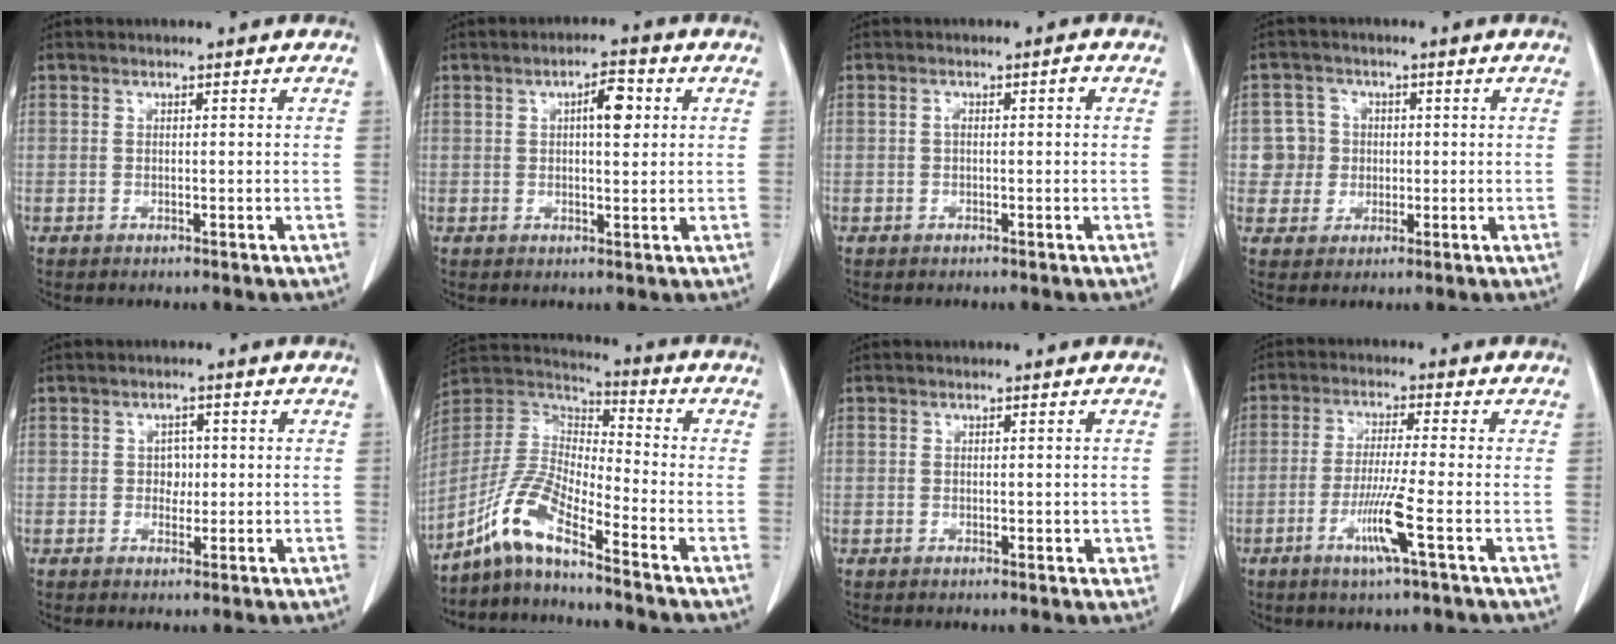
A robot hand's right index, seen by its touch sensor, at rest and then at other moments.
{"total": 4.5, "force": [1.2, 1.3, 4.1], "torque": [-0.065, 0.006, 0.017]}
{"total": 1.5, "force": [0.1, 0.5, 1.4], "torque": [-0.023, 0.007, 0.003]}
{"total": 4.8, "force": [0.4, 4.7, 0.0], "torque": [0.010, 0.015, 0.013]}
{"total": 2.0, "force": [0.1, 1.6, 1.2], "torque": [-0.014, 0.003, 0.001]}
{"total": 9.8, "force": [-7.2, 0.7, 6.7], "torque": [-0.163, 0.008, -0.142]}
{"total": 1.4, "force": [0.1, 1.0, 1.0], "torque": [-0.006, 0.003, 0.005]}
{"total": 6.6, "force": [-2.6, -0.9, 6.0], "torque": [-0.116, -0.016, -0.052]}